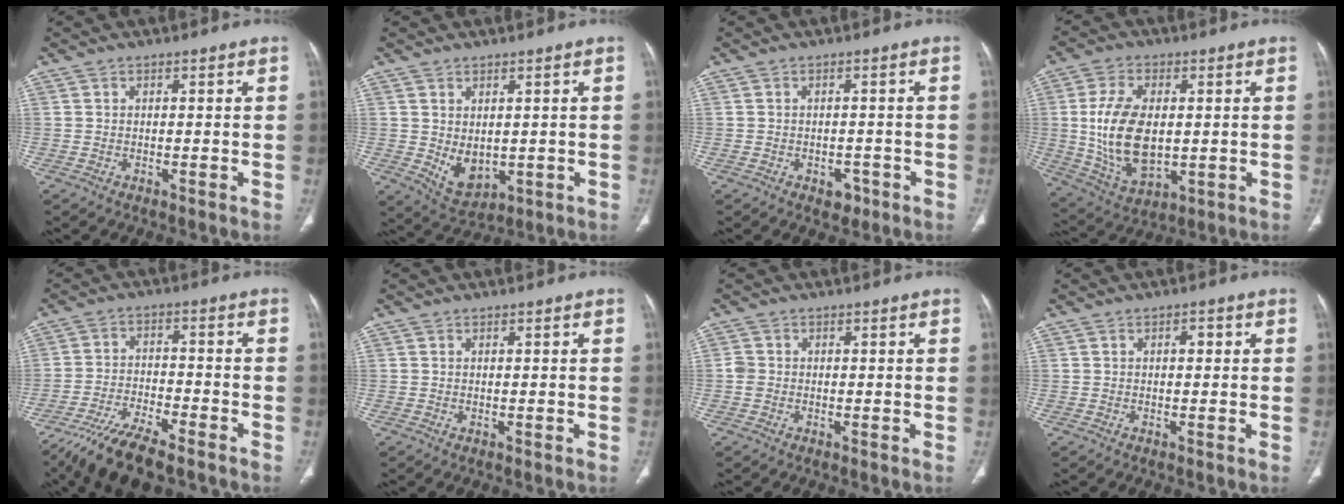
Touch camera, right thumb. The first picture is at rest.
{"total": 6.2, "force": [-0.1, 4.2, 4.6], "torque": [-0.062, -0.010, 0.025]}
{"total": 2.7, "force": [-1.4, 2.0, 1.3], "torque": [-0.004, 0.007, -0.013]}
{"total": 15.2, "force": [0.6, 8.9, 12.4], "torque": [-0.233, -0.010, 0.026]}
{"total": 11.9, "force": [-9.0, 3.4, 7.0], "torque": [-0.132, 0.028, -0.161]}
{"total": 0.0}
{"total": 1.8, "force": [-0.3, 1.6, 0.8], "torque": [-0.013, 0.004, -0.008]}
{"total": 1.3, "force": [0.2, 0.9, 1.0], "torque": [-0.010, 0.004, 0.001]}